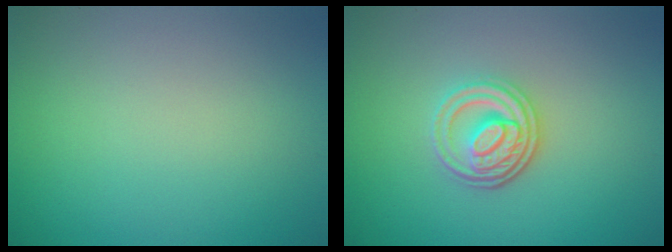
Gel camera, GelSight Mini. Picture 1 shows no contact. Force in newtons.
{"total": 3.9, "press": 3.1, "slide": 2.3}